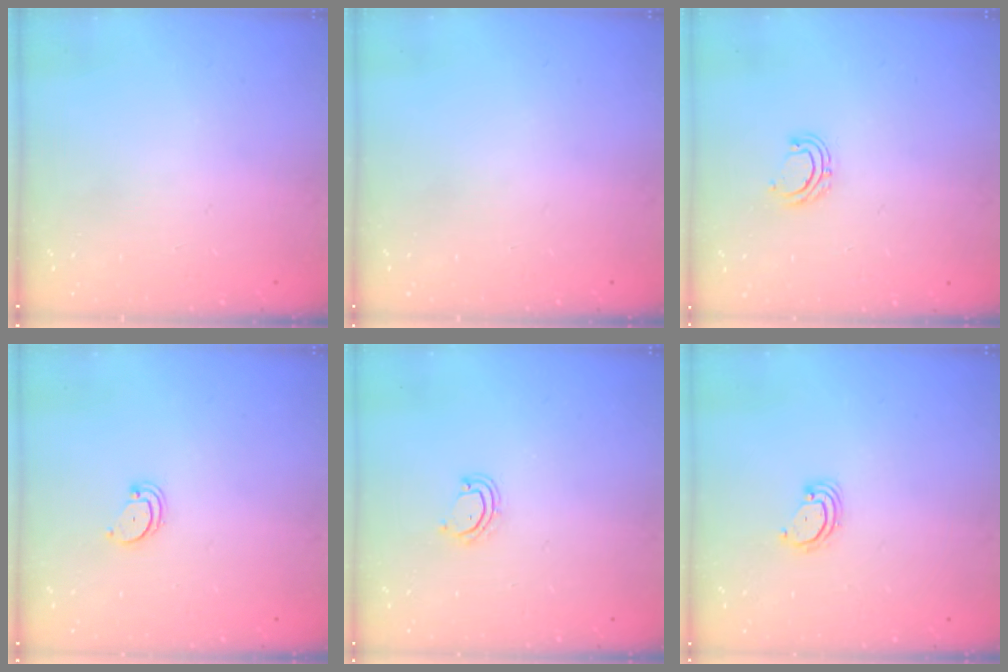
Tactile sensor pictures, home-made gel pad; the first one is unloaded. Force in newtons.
{"total": 0.0}
{"total": 4.7, "press": 4.7, "slide": 0.8}
{"total": 1.8, "press": 1.8, "slide": 0.2}
{"total": 3.5, "press": 3.4, "slide": 0.3}
{"total": 2.9, "press": 2.9, "slide": 0.3}